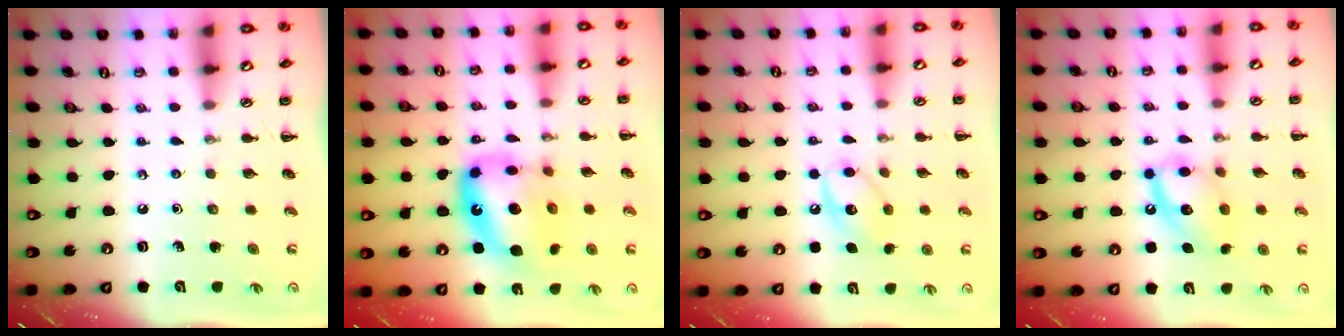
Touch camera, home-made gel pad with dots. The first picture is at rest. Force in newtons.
{"total": 15.9, "press": 15.3, "slide": 4.0}
{"total": 10.7, "press": 10.6, "slide": 0.8}
{"total": 14.0, "press": 13.9, "slide": 1.9}